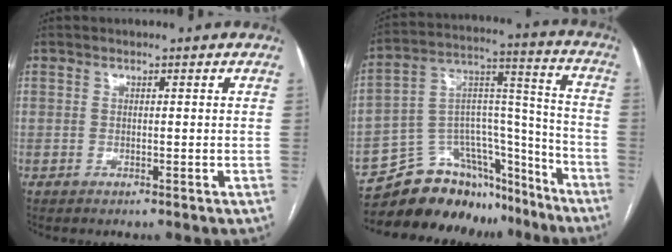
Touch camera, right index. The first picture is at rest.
{"total": 19.0, "force": [-16.2, 8.1, 5.7], "torque": [-0.088, 0.067, -0.255]}